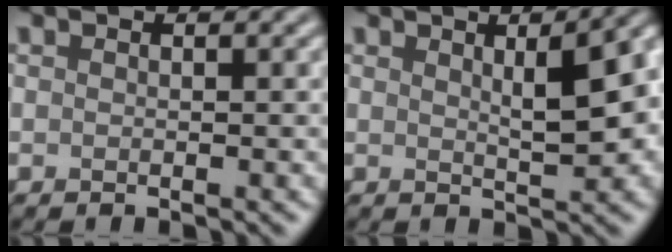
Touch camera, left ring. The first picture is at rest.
{"total": 6.1, "force": [1.8, 1.7, 5.6], "torque": [-0.066, 0.009, 0.031]}